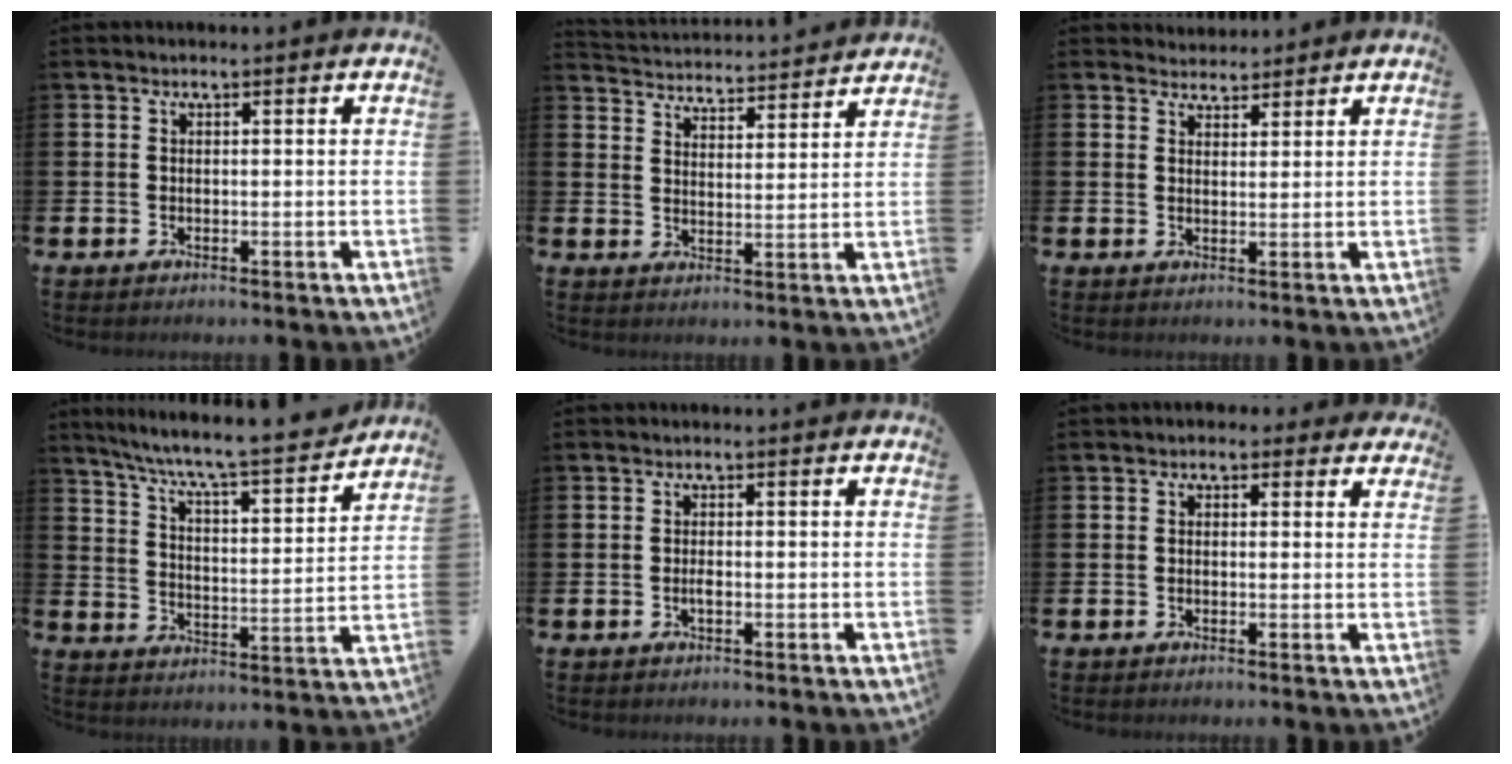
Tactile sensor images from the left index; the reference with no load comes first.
{"total": 4.1, "force": [4.1, 0.3, -0.3], "torque": [-0.011, -0.040, 0.068]}
{"total": 2.8, "force": [2.6, 1.0, -0.3], "torque": [-0.003, -0.009, 0.048]}
{"total": 7.8, "force": [7.2, 0.3, 2.9], "torque": [-0.090, -0.056, 0.120]}
{"total": 1.0, "force": [-0.3, 0.3, 0.9], "torque": [-0.016, -0.002, -0.006]}
{"total": 0.9, "force": [0.3, 0.9, 0.1], "torque": [-0.004, 0.010, 0.003]}